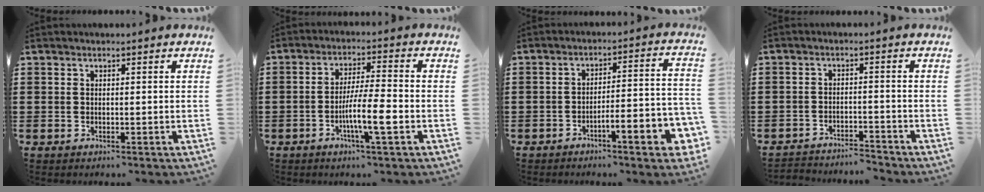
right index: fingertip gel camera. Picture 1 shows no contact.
{"total": 7.5, "force": [-2.6, 0.7, 7.1], "torque": [-0.129, -0.007, -0.048]}
{"total": 6.5, "force": [-4.0, 0.6, 5.0], "torque": [-0.082, -0.015, -0.074]}
{"total": 3.5, "force": [-3.5, 0.2, -0.2], "torque": [-0.004, 0.000, -0.076]}